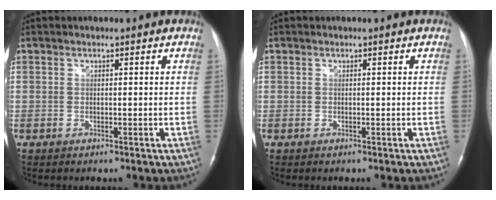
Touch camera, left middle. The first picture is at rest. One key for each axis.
{"total": 0.0}